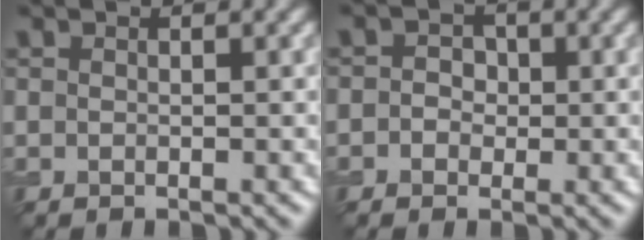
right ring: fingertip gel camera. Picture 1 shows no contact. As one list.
[{"total": 1.6, "force": [-0.2, 1.5, 0.6], "torque": [0.008, 0.007, -0.016]}]